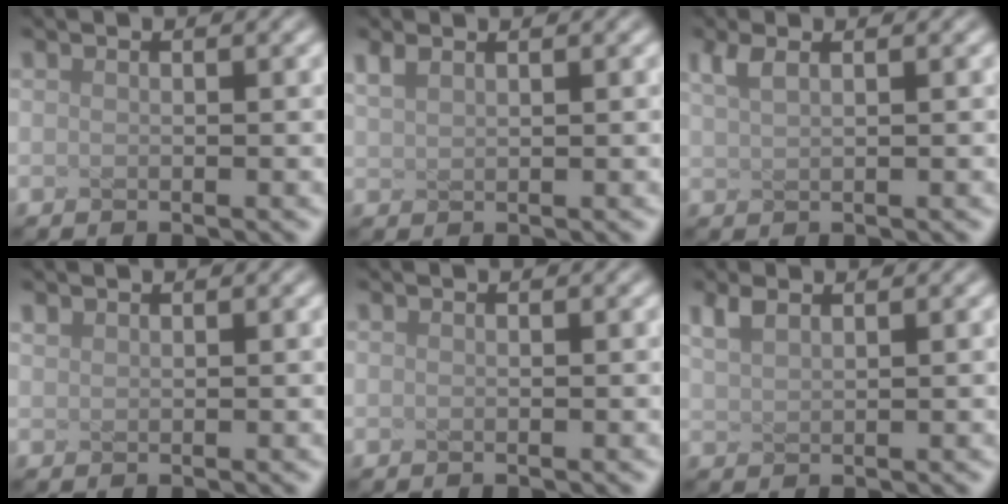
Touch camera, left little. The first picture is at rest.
{"total": 1.5, "force": [1.2, 0.5, 0.7], "torque": [-0.019, 0.004, 0.027]}
{"total": 2.0, "force": [1.2, 0.7, 1.4], "torque": [-0.028, 0.004, 0.023]}
{"total": 0.7, "force": [0.7, 0.2, 0.0], "torque": [-0.006, 0.001, 0.016]}
{"total": 0.0}
{"total": 1.9, "force": [1.4, 0.6, 1.0], "torque": [-0.026, 0.005, 0.031]}